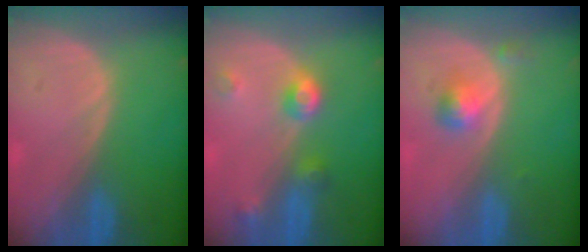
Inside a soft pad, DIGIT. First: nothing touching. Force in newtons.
{"total": 4.6, "press": 4.2, "slide": 1.9}
{"total": 2.8, "press": 2.7, "slide": 0.2}